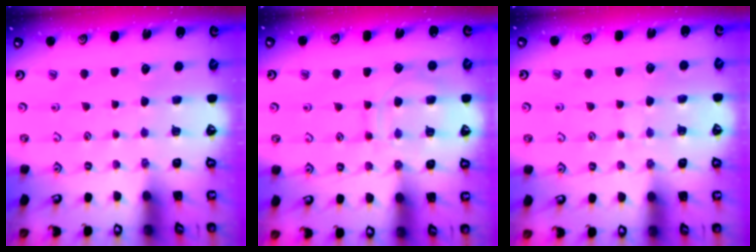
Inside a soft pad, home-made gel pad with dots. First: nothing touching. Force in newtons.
{"total": 11.2, "press": 11.1, "slide": 1.1}
{"total": 5.3, "press": 5.3, "slide": 0.7}